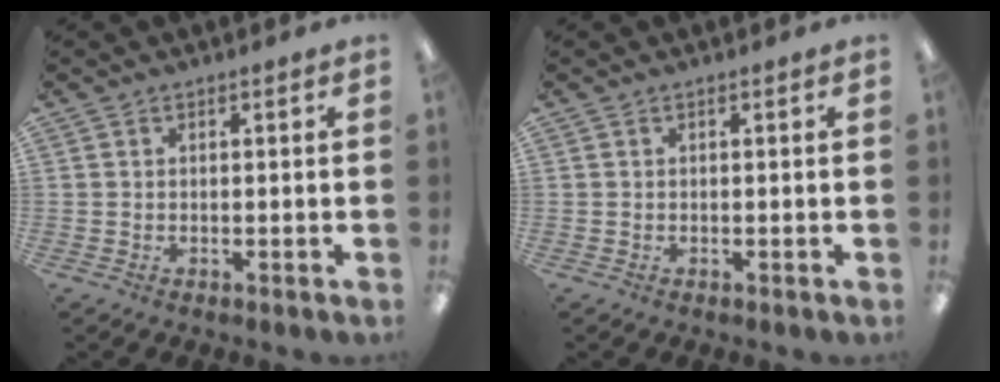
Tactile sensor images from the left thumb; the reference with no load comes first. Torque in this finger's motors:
{"motor_torque": [-0.01, -0.01, 0.03, -0.02, 0.00]}